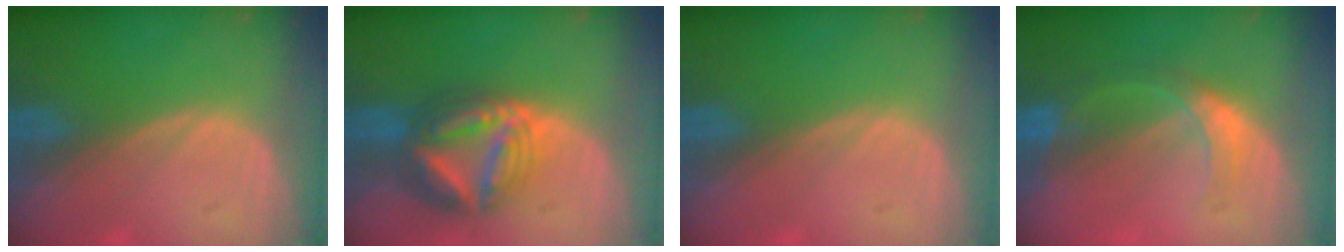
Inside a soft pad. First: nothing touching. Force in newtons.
{"total": 9.1, "press": 9.1, "slide": 0.9}
{"total": 0.0}
{"total": 5.2, "press": 4.8, "slide": 1.9}